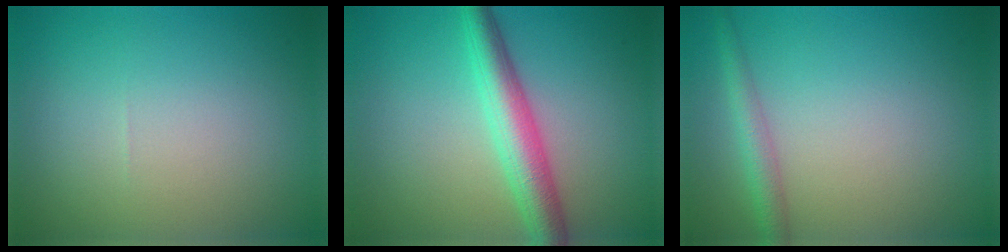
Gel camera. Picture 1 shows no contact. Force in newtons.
{"total": 4.8, "press": 4.8, "slide": 0.2}
{"total": 2.3, "press": 2.3, "slide": 0.1}